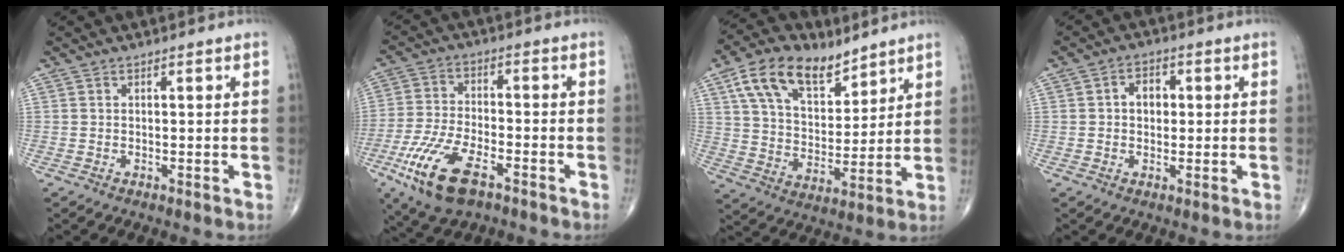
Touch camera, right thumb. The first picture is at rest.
{"total": 13.7, "force": [-7.1, 5.9, 10.2], "torque": [-0.211, 0.008, -0.131]}
{"total": 15.6, "force": [9.3, 8.7, 9.1], "torque": [-0.131, -0.033, 0.172]}
{"total": 4.2, "force": [0.5, 3.1, 2.7], "torque": [-0.028, 0.010, 0.004]}